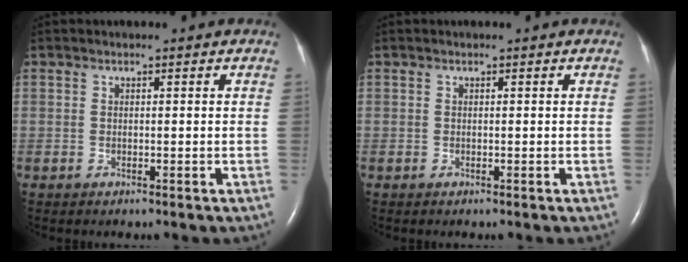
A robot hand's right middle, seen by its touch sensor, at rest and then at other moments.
{"total": 0.0}